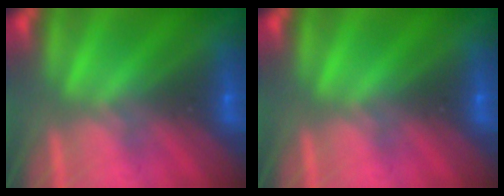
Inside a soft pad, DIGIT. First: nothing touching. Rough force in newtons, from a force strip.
{"total": 0.0}